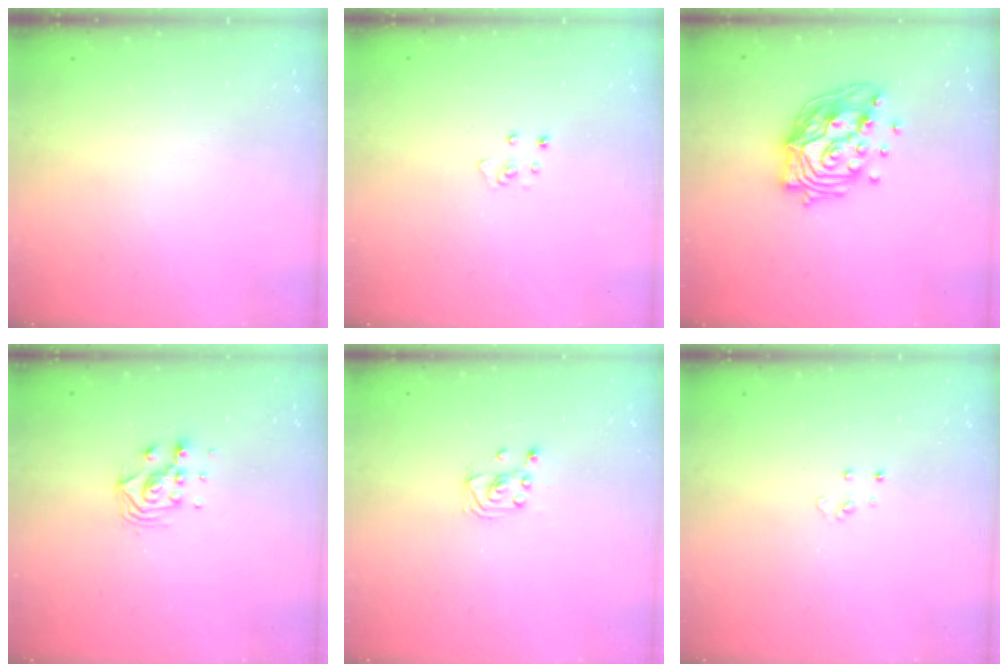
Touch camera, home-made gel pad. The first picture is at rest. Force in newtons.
{"total": 3.9, "press": 3.9, "slide": 0.3}
{"total": 16.5, "press": 16.1, "slide": 3.6}
{"total": 6.8, "press": 6.8, "slide": 0.4}
{"total": 1.7, "press": 1.6, "slide": 0.1}
{"total": 2.9, "press": 2.9, "slide": 0.2}